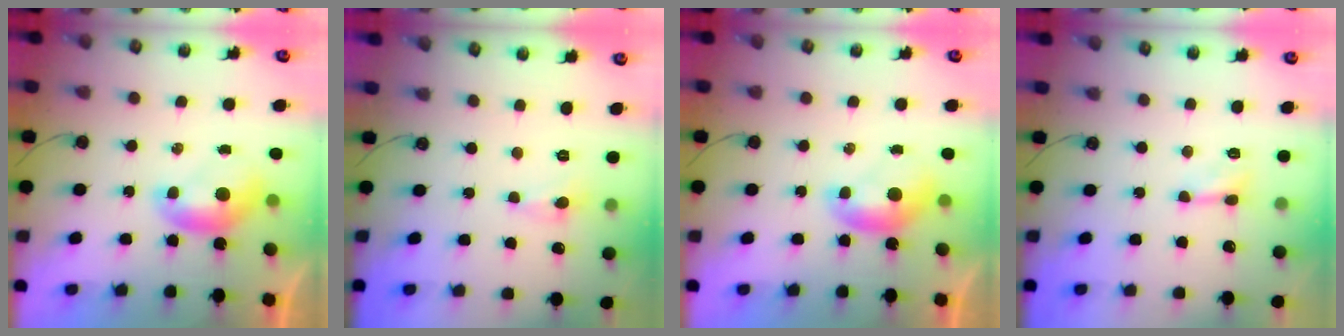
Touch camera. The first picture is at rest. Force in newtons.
{"total": 0.0}
{"total": 0.0}
{"total": 2.5, "press": 2.4, "slide": 0.6}